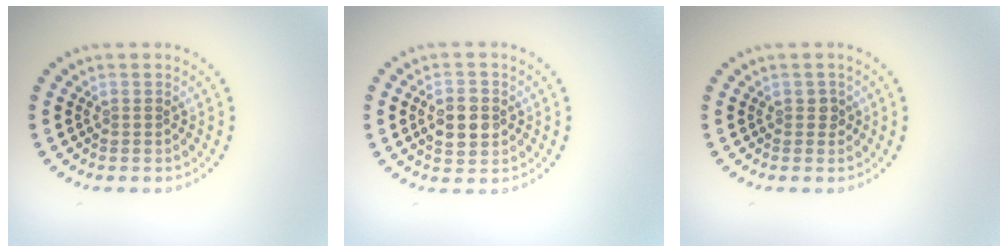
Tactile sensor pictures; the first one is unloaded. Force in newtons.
{"total": 3.5, "press": 3.5, "slide": 0.2}
{"total": 0.8, "press": 0.8, "slide": 0.3}